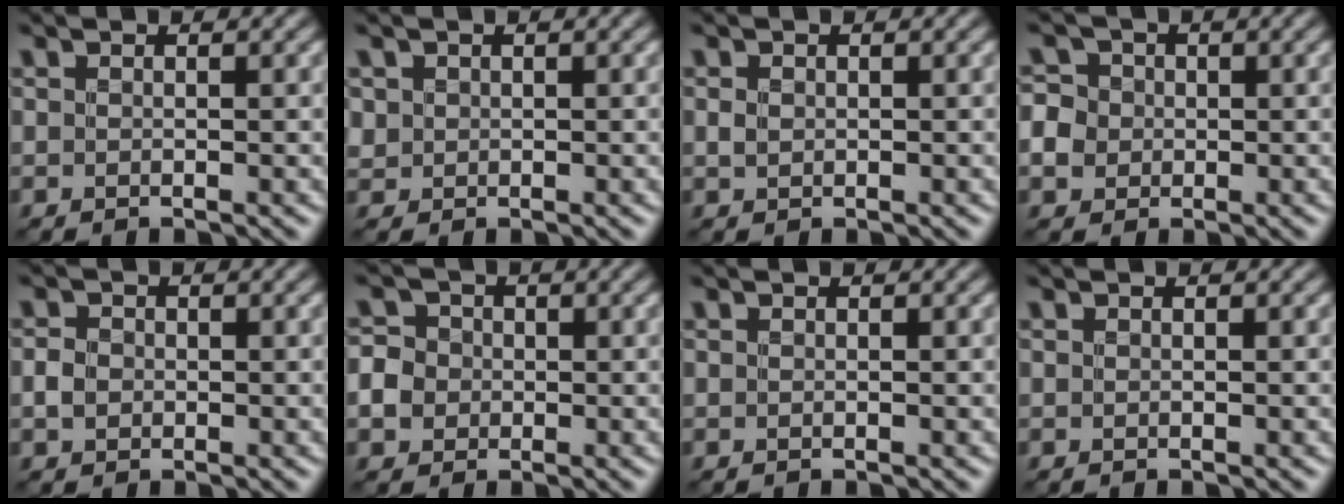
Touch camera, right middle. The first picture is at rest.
{"total": 1.0, "force": [0.3, 1.0, 0.1], "torque": [0.002, -0.004, 0.007]}
{"total": 0.9, "force": [0.1, 0.7, 0.5], "torque": [-0.011, -0.002, 0.002]}
{"total": 4.4, "force": [-0.1, 4.1, 1.7], "torque": [-0.030, 0.024, -0.021]}
{"total": 1.7, "force": [-0.3, 1.4, 0.8], "torque": [-0.014, 0.000, -0.011]}
{"total": 3.8, "force": [-0.4, 3.5, 1.4], "torque": [-0.019, 0.014, -0.021]}
{"total": 0.0}
{"total": 0.0}